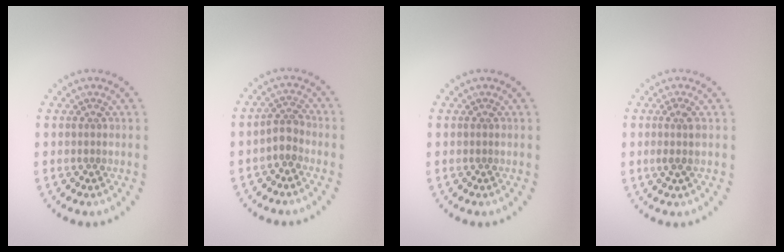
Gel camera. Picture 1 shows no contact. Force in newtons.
{"total": 1.9, "press": 1.5, "slide": 1.2}
{"total": 0.0}
{"total": 1.5, "press": 1.2, "slide": 0.8}